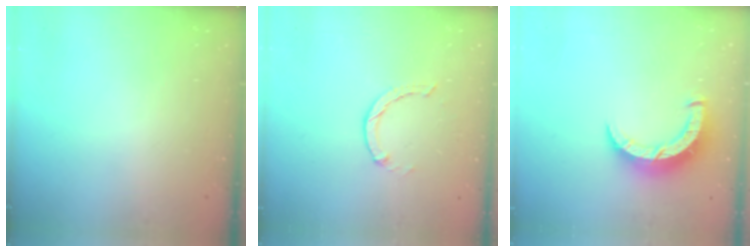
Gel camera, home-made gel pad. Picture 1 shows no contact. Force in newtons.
{"total": 1.0, "press": 0.9, "slide": 0.3}
{"total": 8.6, "press": 8.5, "slide": 0.7}